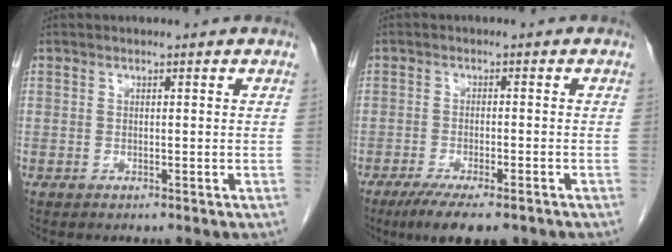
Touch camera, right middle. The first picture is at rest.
{"total": 9.2, "force": [-6.8, 2.0, 5.8], "torque": [-0.087, -0.017, -0.103]}